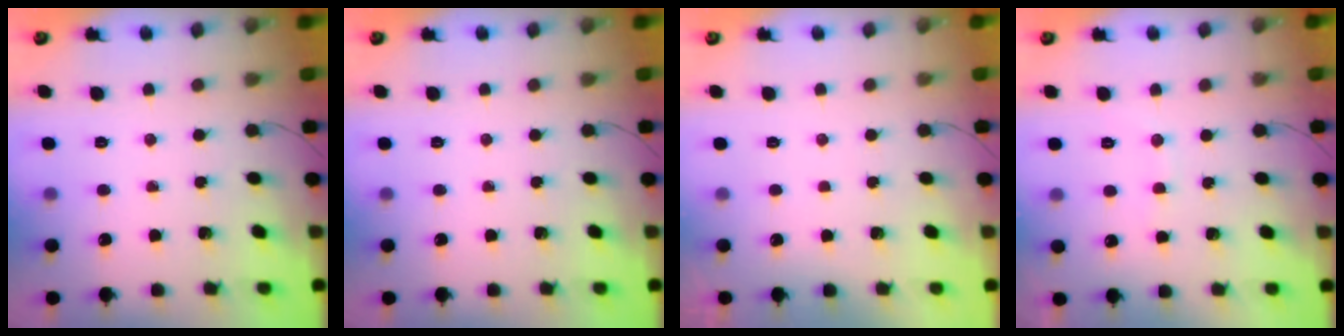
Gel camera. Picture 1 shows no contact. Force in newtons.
{"total": 0.0}
{"total": 3.0, "press": 3.0, "slide": 0.1}
{"total": 6.8, "press": 6.7, "slide": 1.2}